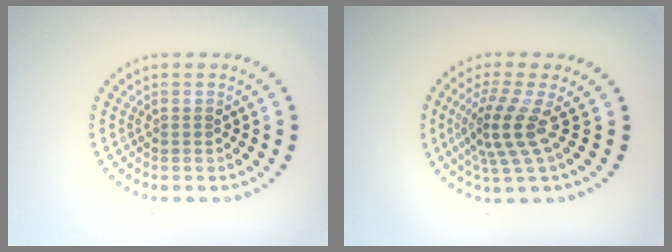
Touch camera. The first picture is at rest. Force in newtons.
{"total": 3.9, "press": 2.7, "slide": 2.7}